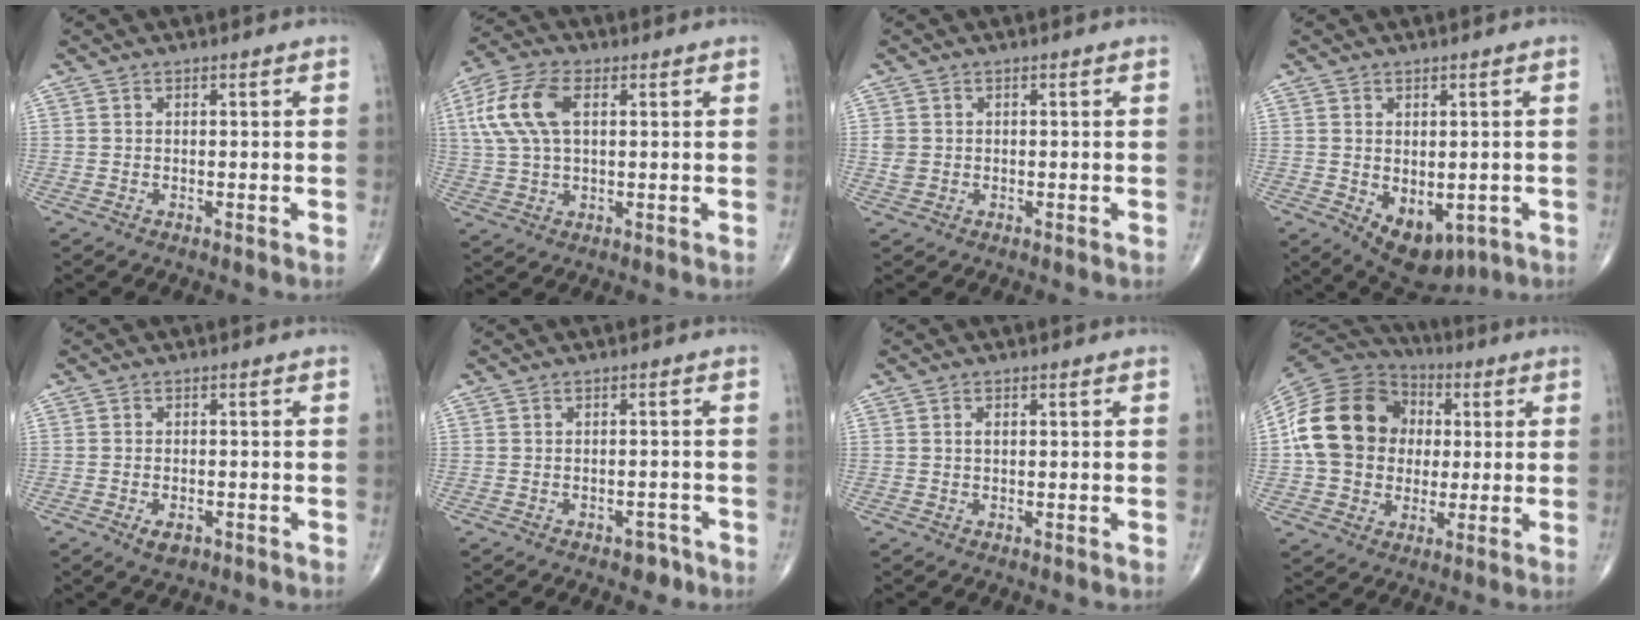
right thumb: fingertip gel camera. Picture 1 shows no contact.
{"total": 11.6, "force": [2.9, 6.2, 9.4], "torque": [-0.210, 0.015, 0.055]}
{"total": 2.2, "force": [0.0, 1.9, 1.1], "torque": [-0.022, 0.001, 0.003]}
{"total": 10.3, "force": [-3.0, 6.4, 7.5], "torque": [-0.084, -0.003, -0.022]}
{"total": 3.0, "force": [-1.5, 1.7, 2.0], "torque": [-0.032, 0.001, -0.021]}
{"total": 2.6, "force": [-1.8, 1.6, 1.2], "torque": [-0.004, 0.013, -0.019]}
{"total": 1.1, "force": [0.2, 0.7, 0.9], "torque": [-0.016, 0.004, 0.004]}
{"total": 19.5, "force": [1.5, 16.0, 11.0], "torque": [-0.193, 0.027, 0.027]}